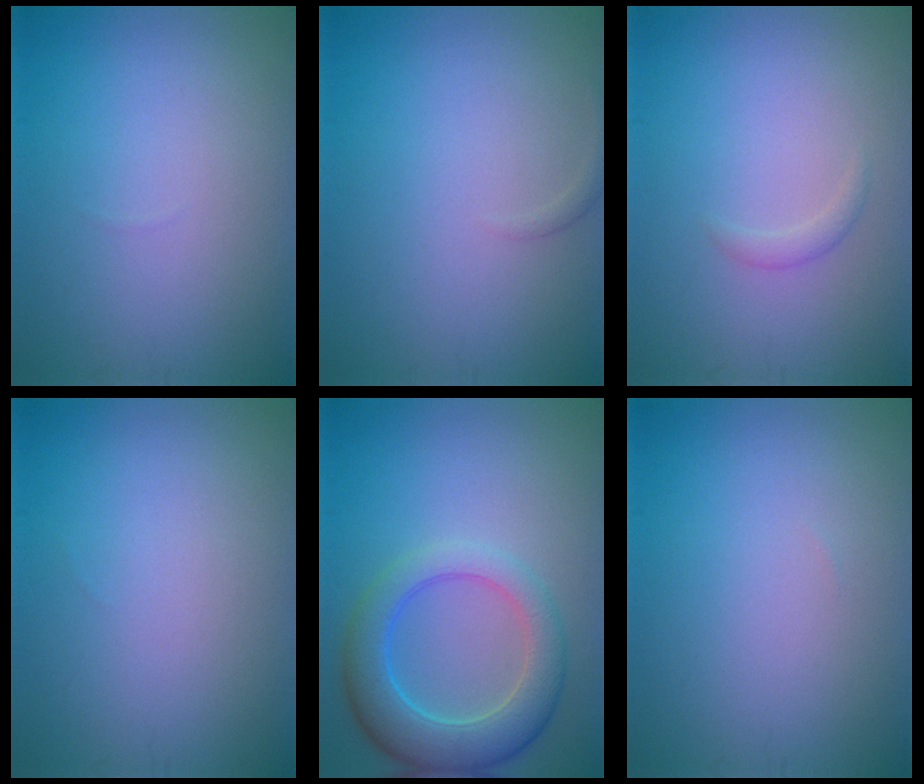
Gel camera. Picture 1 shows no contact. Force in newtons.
{"total": 0.6, "press": 0.6, "slide": 0.1}
{"total": 0.9, "press": 0.9, "slide": 0.1}
{"total": 0.0}
{"total": 6.2, "press": 6.2, "slide": 0.3}
{"total": 0.0}